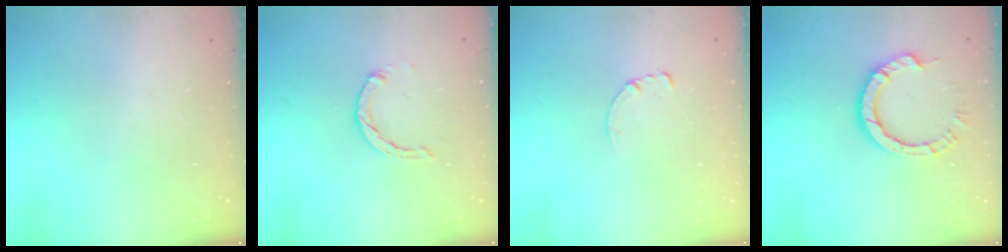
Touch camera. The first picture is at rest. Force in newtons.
{"total": 2.0, "press": 2.0, "slide": 0.4}
{"total": 0.7, "press": 0.6, "slide": 0.1}
{"total": 8.3, "press": 8.3, "slide": 0.9}